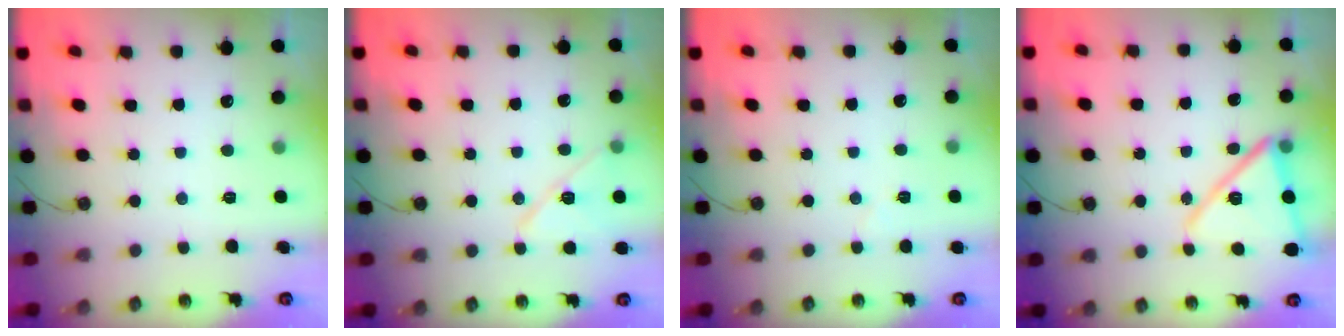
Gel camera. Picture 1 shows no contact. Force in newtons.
{"total": 10.7, "press": 10.6, "slide": 1.4}
{"total": 4.0, "press": 3.7, "slide": 1.3}
{"total": 15.5, "press": 15.3, "slide": 2.2}